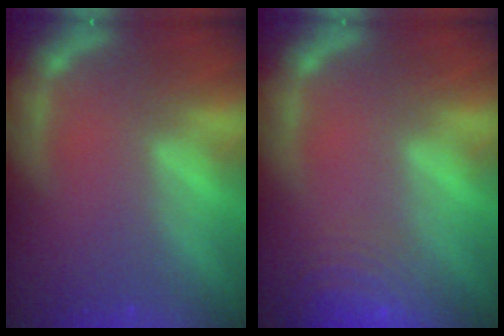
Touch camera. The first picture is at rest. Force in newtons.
{"total": 9.5}